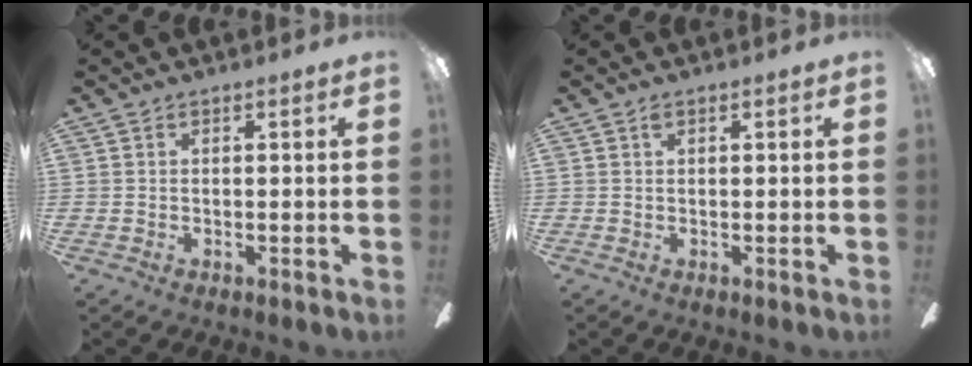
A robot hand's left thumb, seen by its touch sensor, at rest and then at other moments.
{"total": 0.8, "force": [0.4, 0.3, 0.6], "torque": [-0.014, 0.002, 0.008]}